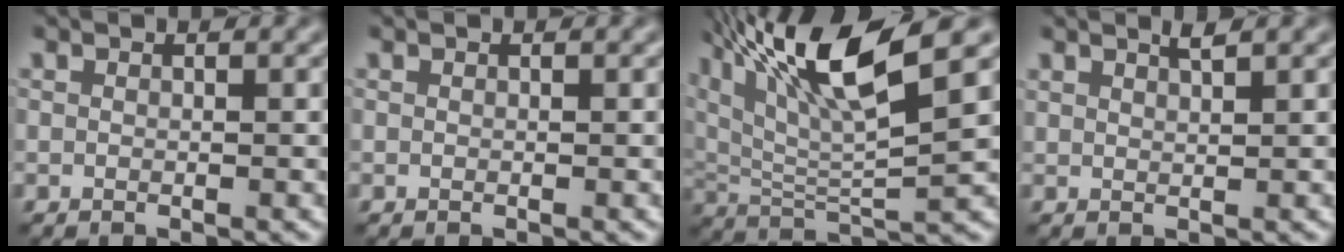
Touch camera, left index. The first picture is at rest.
{"total": 0.0}
{"total": 11.5, "force": [5.9, 2.6, 9.4], "torque": [-0.171, 0.012, 0.109]}
{"total": 0.9, "force": [0.7, 0.2, 0.6], "torque": [-0.007, 0.003, 0.011]}